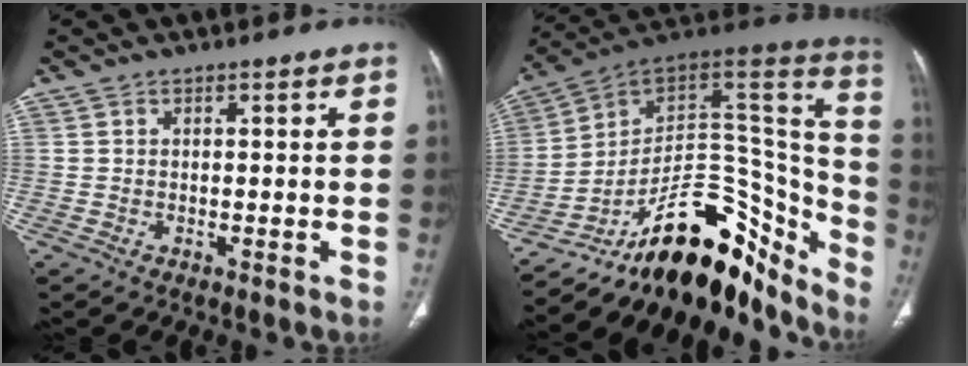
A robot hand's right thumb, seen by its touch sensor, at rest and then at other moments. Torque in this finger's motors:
{"motor_torque": [3.26, -0.03, 0.68, -2.09, 0.43]}